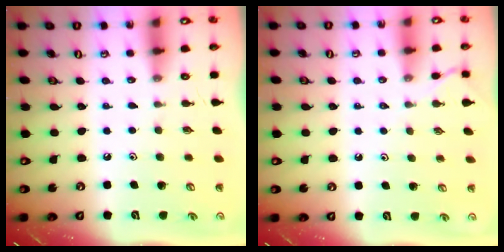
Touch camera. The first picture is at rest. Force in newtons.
{"total": 2.9, "press": 2.8, "slide": 0.6}